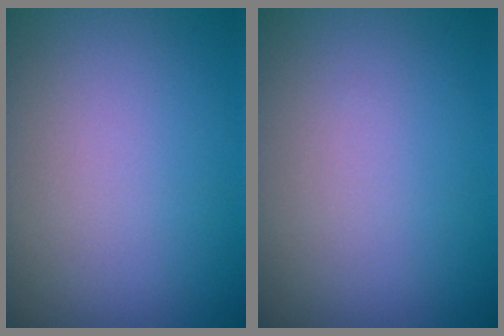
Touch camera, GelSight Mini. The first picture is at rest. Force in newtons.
{"total": 0.0}